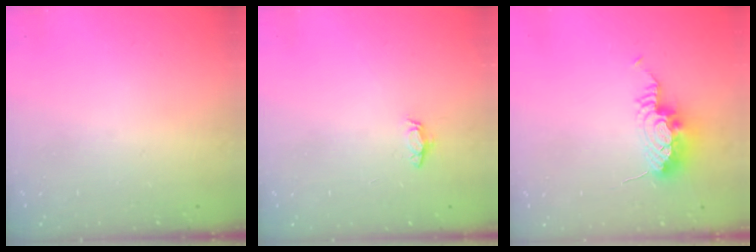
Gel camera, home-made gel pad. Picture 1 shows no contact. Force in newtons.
{"total": 3.5, "press": 3.4, "slide": 0.4}
{"total": 10.6, "press": 10.3, "slide": 2.3}